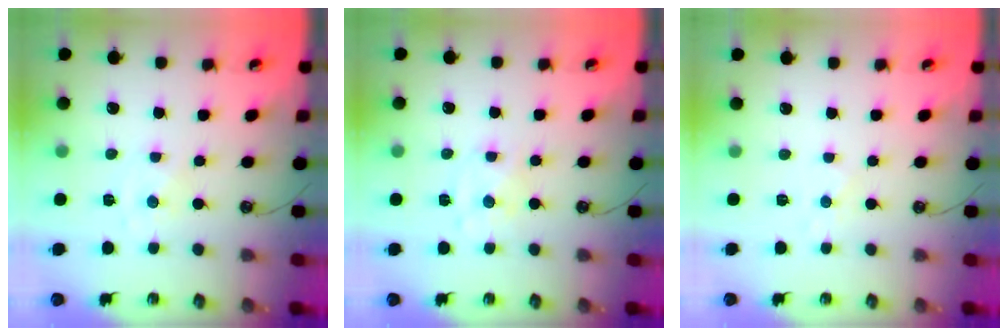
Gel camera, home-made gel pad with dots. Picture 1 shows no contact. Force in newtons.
{"total": 2.1, "press": 2.0, "slide": 0.4}
{"total": 3.1, "press": 3.1, "slide": 0.3}